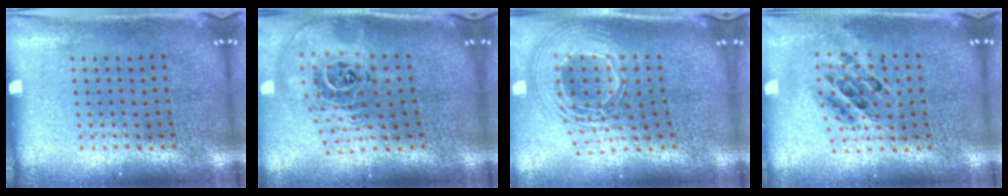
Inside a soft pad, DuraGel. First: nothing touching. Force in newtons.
{"total": 2.6, "press": 1.9, "slide": 1.8}
{"total": 2.6, "press": 1.8, "slide": 1.8}
{"total": 0.8, "press": 0.8, "slide": 0.1}